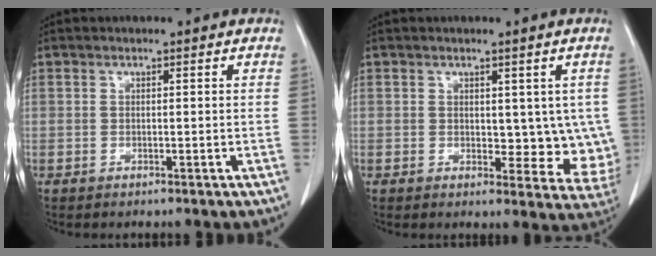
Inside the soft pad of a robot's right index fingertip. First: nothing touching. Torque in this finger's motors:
{"motor_torque": [0.00, 0.25, 0.06, 0.00]}